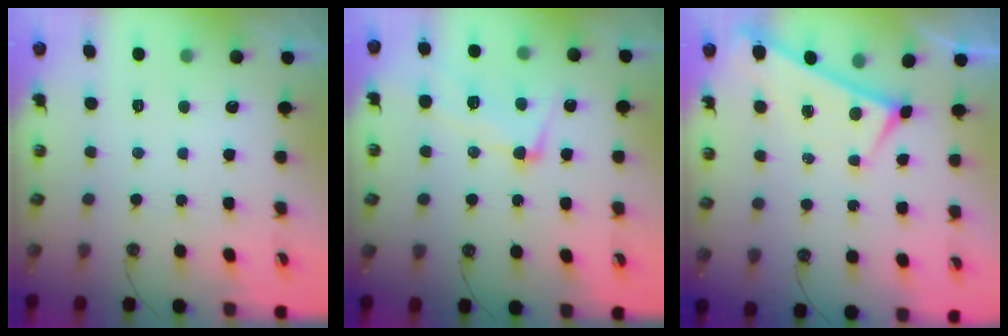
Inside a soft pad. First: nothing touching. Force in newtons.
{"total": 3.6, "press": 3.4, "slide": 1.0}
{"total": 0.0}